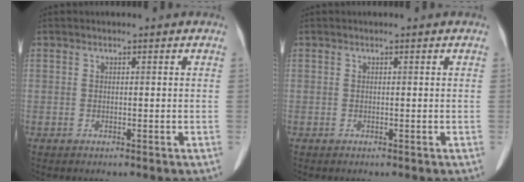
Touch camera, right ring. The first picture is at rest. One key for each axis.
{"total": 0.0}